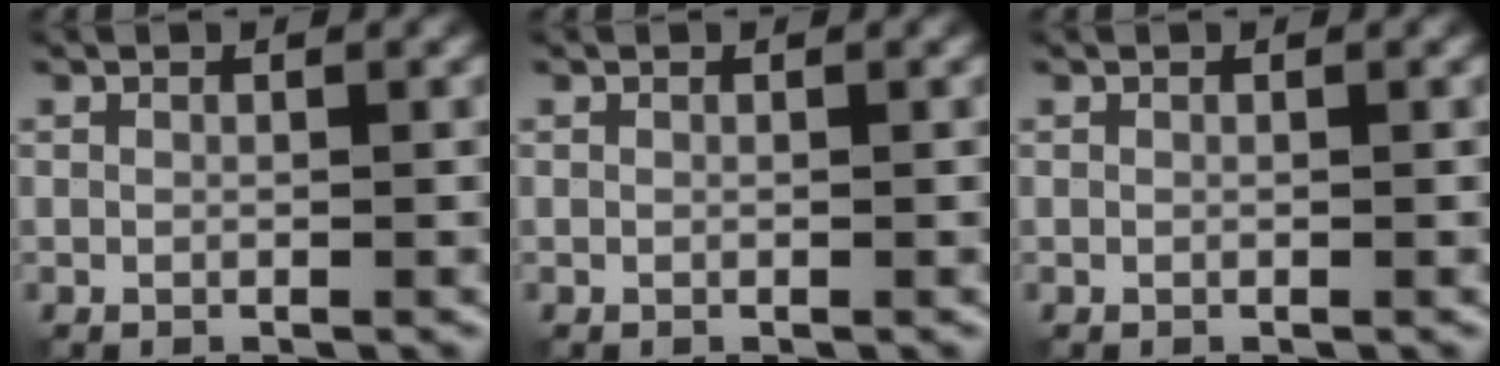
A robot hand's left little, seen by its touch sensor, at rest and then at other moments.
{"total": 0.0}
{"total": 0.0}